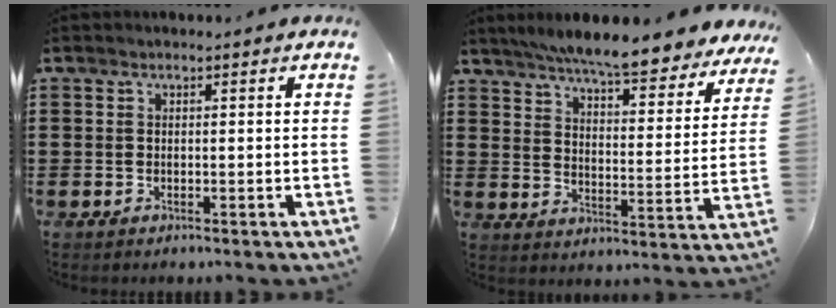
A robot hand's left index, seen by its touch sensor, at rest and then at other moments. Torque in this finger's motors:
{"motor_torque": [1.25, -0.89, 0.51, 0.21]}